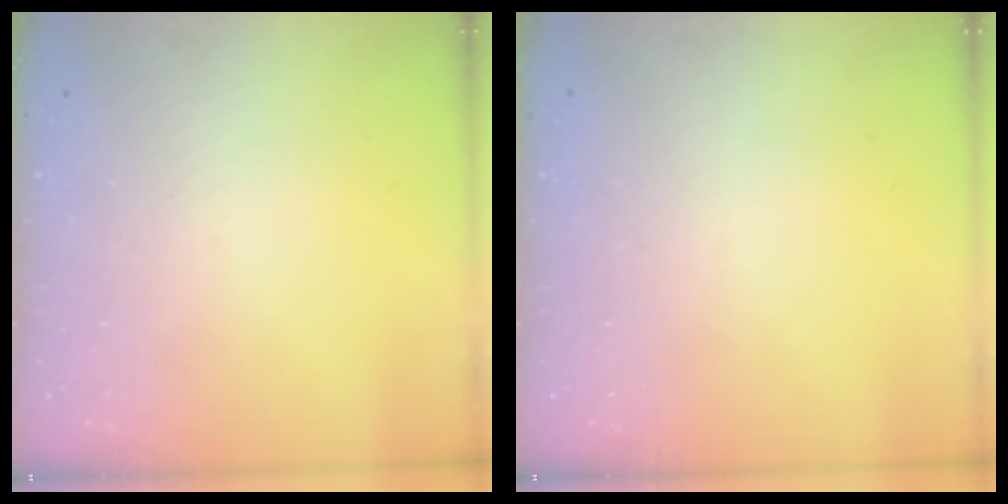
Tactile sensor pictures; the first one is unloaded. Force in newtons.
{"total": 0.0}